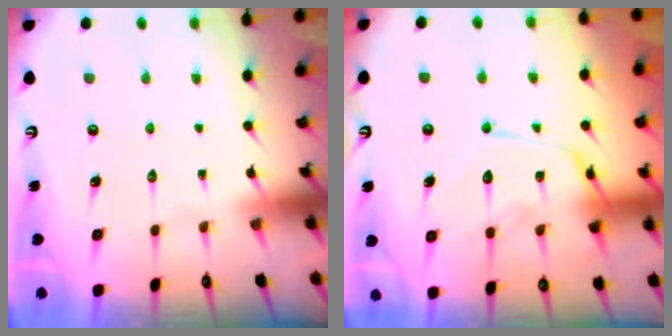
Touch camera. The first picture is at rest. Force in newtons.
{"total": 17.4, "press": 17.3, "slide": 1.3}